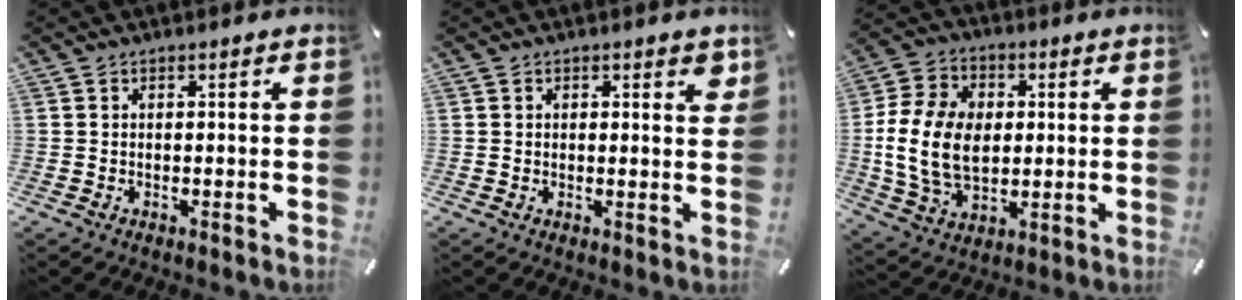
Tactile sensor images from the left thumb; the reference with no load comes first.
{"total": 2.0, "force": [1.0, 1.1, 1.3], "torque": [-0.012, -0.001, 0.013]}
{"total": 15.6, "force": [0.0, 11.8, 10.2], "torque": [-0.233, 0.015, 0.002]}